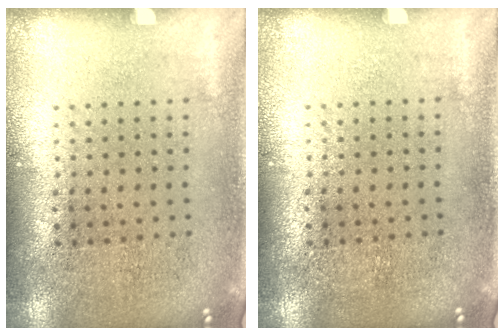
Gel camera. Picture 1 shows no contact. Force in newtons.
{"total": 0.0}